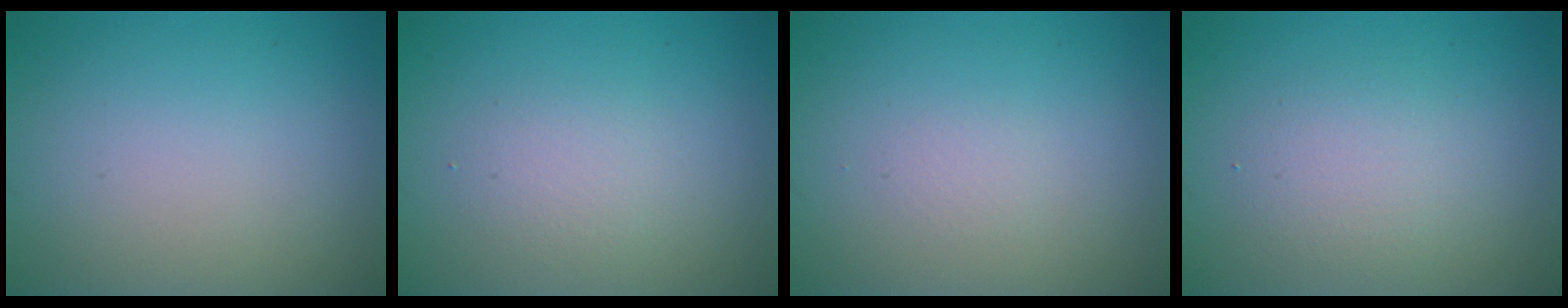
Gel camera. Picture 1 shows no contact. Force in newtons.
{"total": 1.7, "press": 1.7, "slide": 0.2}
{"total": 0.6, "press": 0.6, "slide": 0.0}
{"total": 2.4, "press": 2.4, "slide": 0.2}